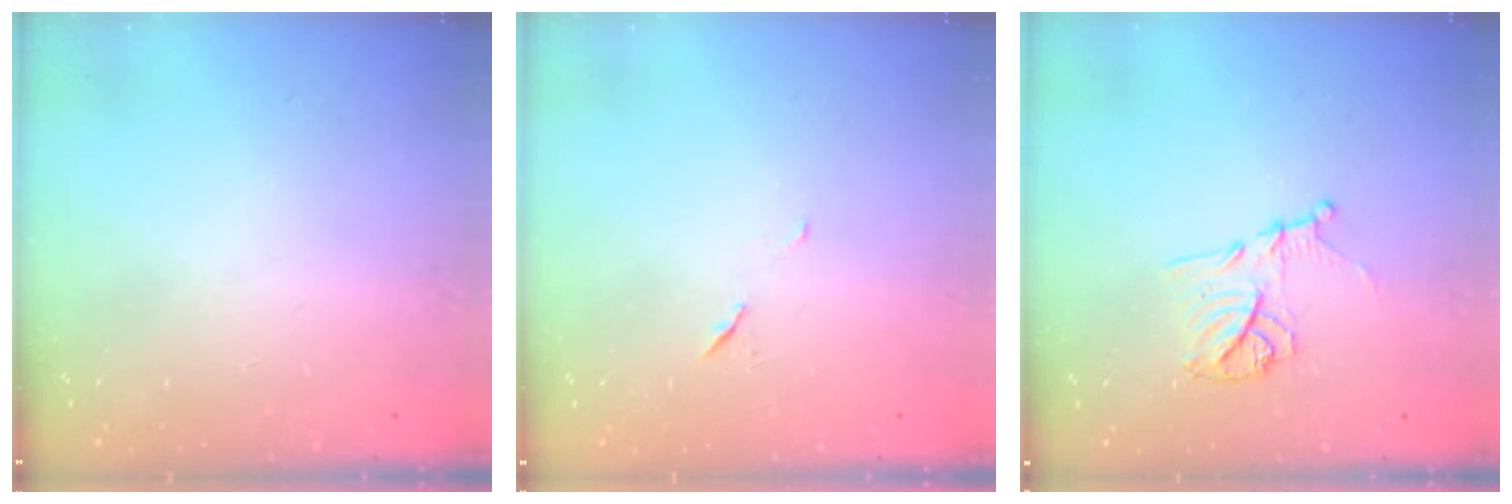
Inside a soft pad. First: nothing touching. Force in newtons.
{"total": 3.8, "press": 3.4, "slide": 1.7}
{"total": 11.4, "press": 11.4, "slide": 0.3}